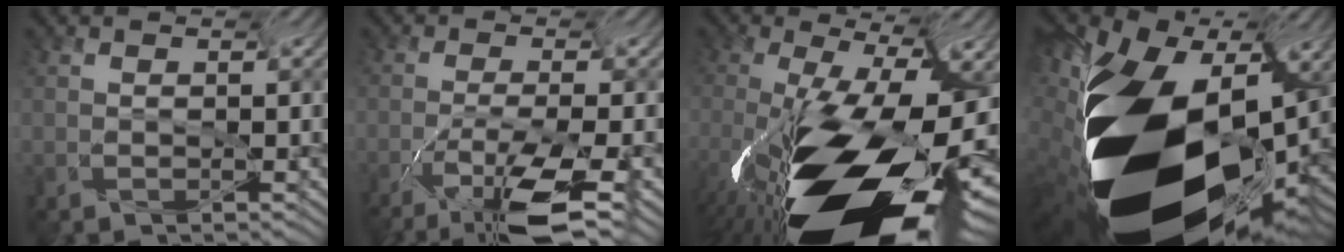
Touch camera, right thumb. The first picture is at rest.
{"total": 9.1, "force": [-7.5, 1.1, 4.9], "torque": [-0.109, 0.010, -0.126]}
{"total": 20.2, "force": [-12.3, 7.3, 14.2], "torque": [-0.263, -0.033, -0.190]}
{"total": 19.9, "force": [-7.8, 11.5, 14.2], "torque": [-0.325, -0.074, -0.108]}